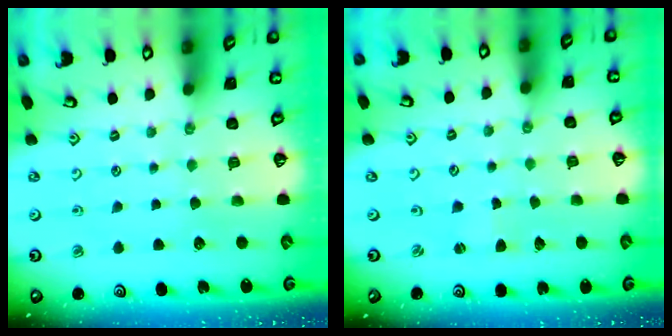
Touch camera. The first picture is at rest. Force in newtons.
{"total": 0.9, "press": 0.9, "slide": 0.2}